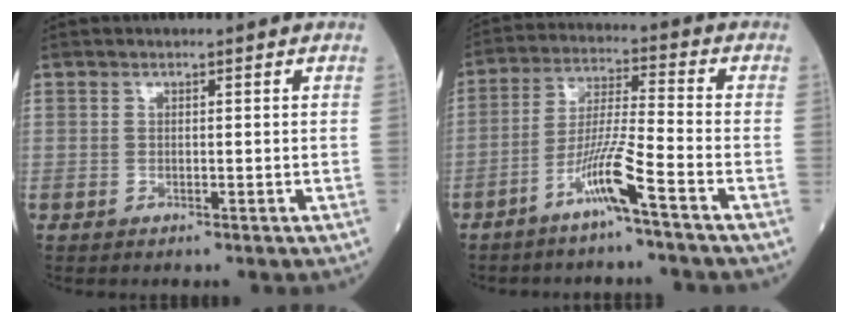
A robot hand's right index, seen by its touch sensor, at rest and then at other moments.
{"total": 8.0, "force": [-4.9, -0.9, 6.3], "torque": [-0.123, -0.001, -0.098]}